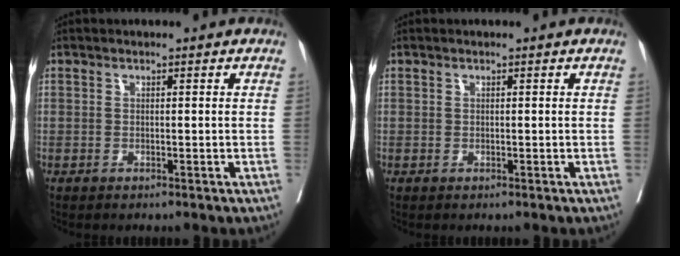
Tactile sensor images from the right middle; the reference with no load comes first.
{"total": 0.0}